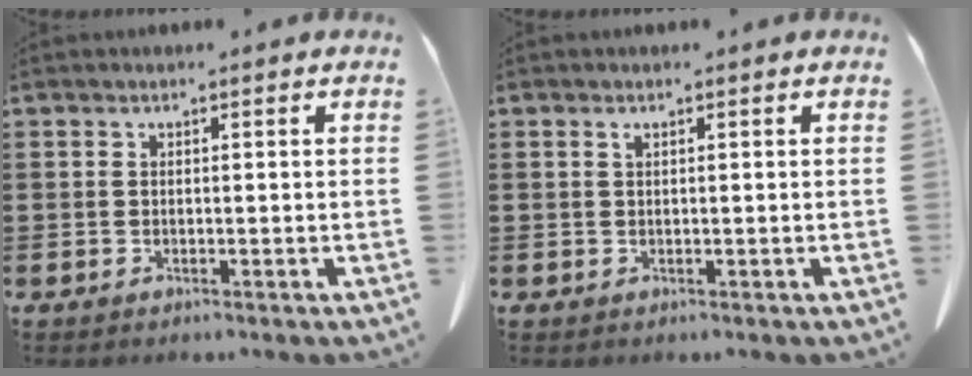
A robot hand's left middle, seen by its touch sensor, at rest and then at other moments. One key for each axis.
{"total": 0.7, "fx": 0.4, "fy": 0.1, "fz": 0.6, "tx": -0.014, "ty": -0.002, "tz": 0.009}